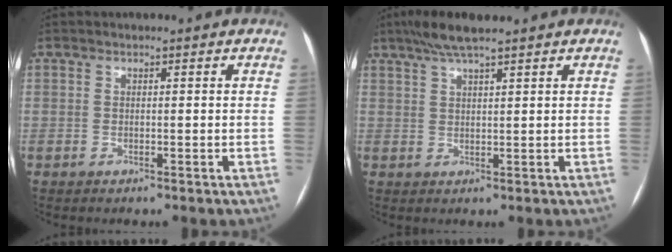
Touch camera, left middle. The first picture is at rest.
{"total": 5.6, "force": [4.4, 0.1, 3.5], "torque": [-0.067, 0.024, 0.081]}